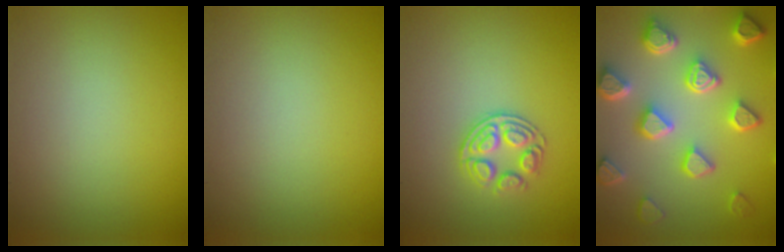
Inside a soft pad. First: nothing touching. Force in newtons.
{"total": 0.0}
{"total": 2.9, "press": 2.5, "slide": 1.4}
{"total": 7.3, "press": 5.8, "slide": 4.5}